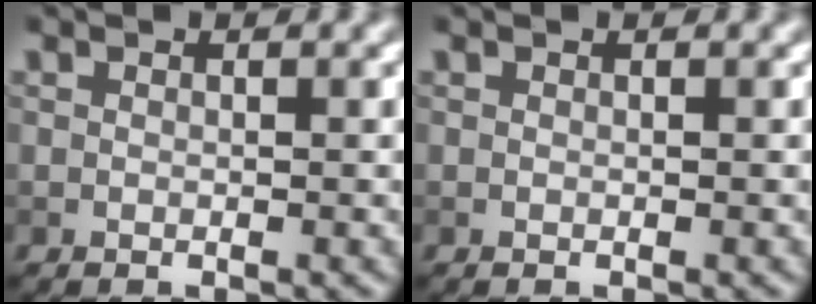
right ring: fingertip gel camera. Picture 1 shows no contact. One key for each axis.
{"total": 0.0}